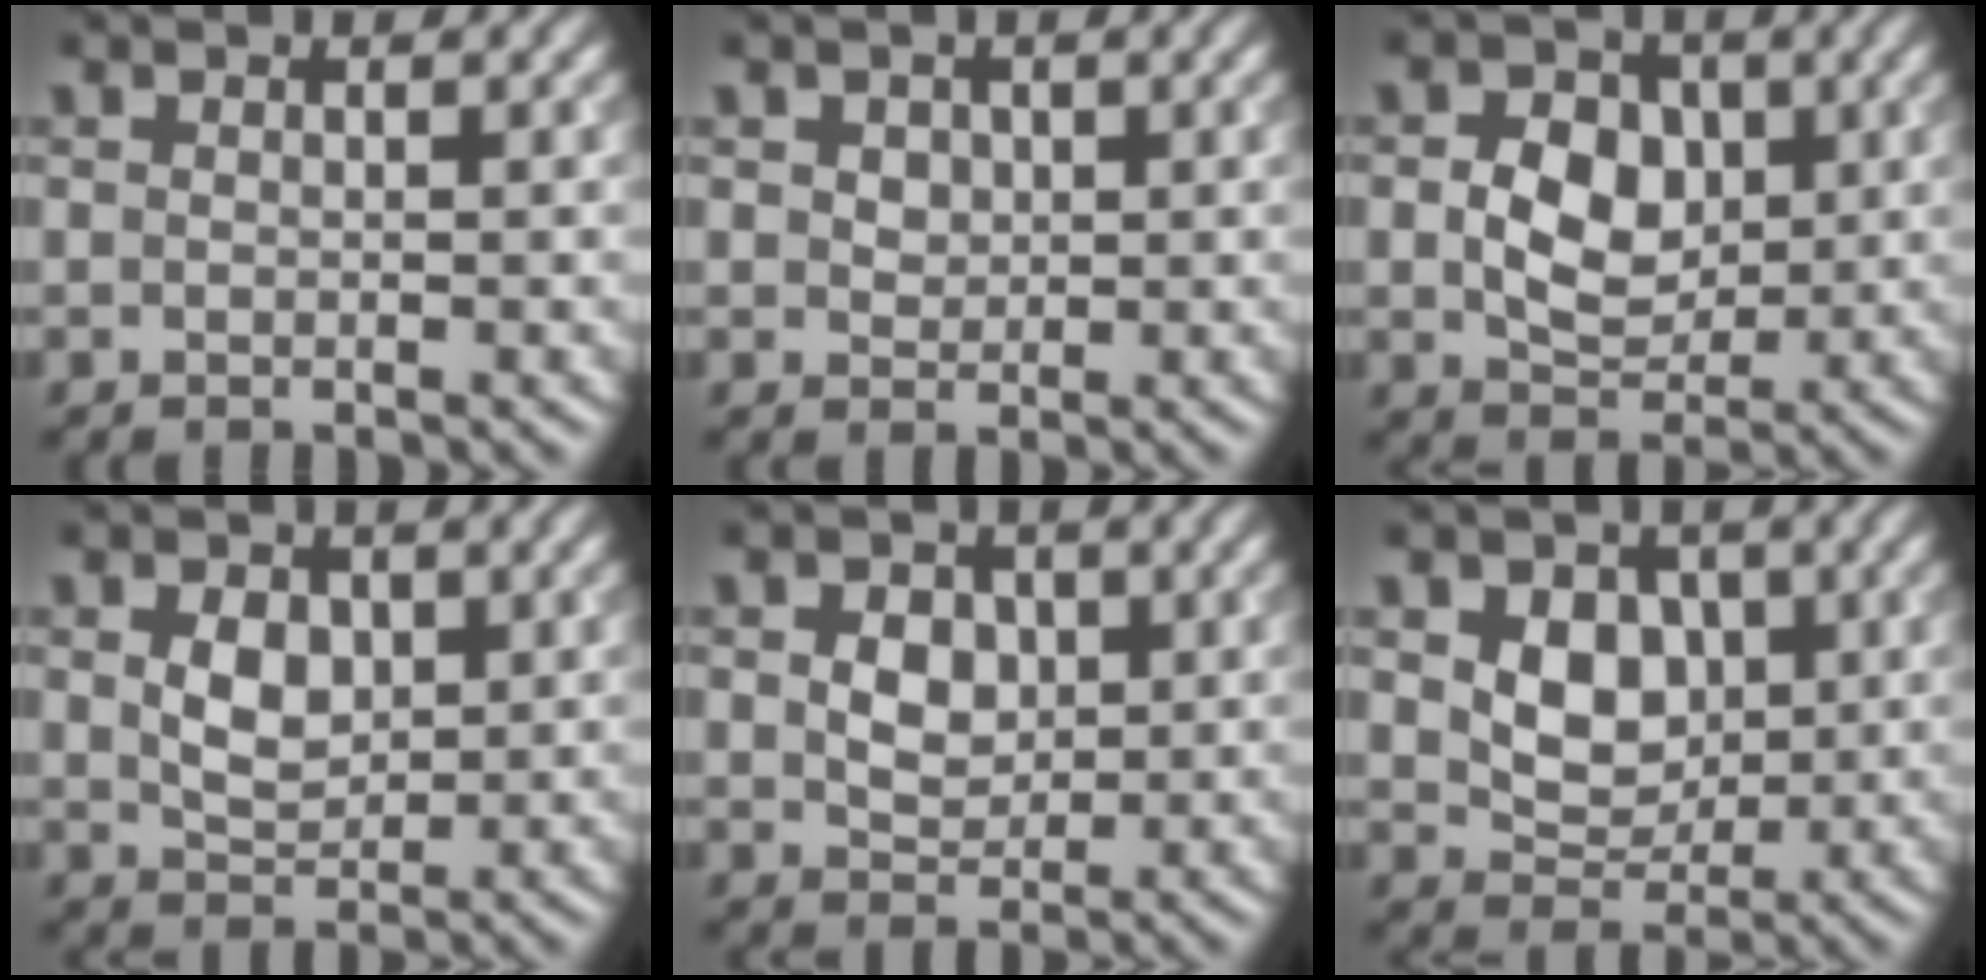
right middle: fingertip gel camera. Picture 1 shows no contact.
{"total": 2.0, "force": [0.9, 1.5, 1.0], "torque": [-0.019, 0.011, 0.013]}
{"total": 4.9, "force": [0.4, 3.7, 3.2], "torque": [-0.058, -0.001, 0.004]}
{"total": 3.0, "force": [0.7, 2.1, 2.0], "torque": [-0.042, -0.002, 0.015]}
{"total": 3.6, "force": [0.8, 2.7, 2.2], "torque": [-0.040, 0.004, 0.004]}
{"total": 4.5, "force": [0.9, 3.4, 2.8], "torque": [-0.054, -0.007, 0.009]}